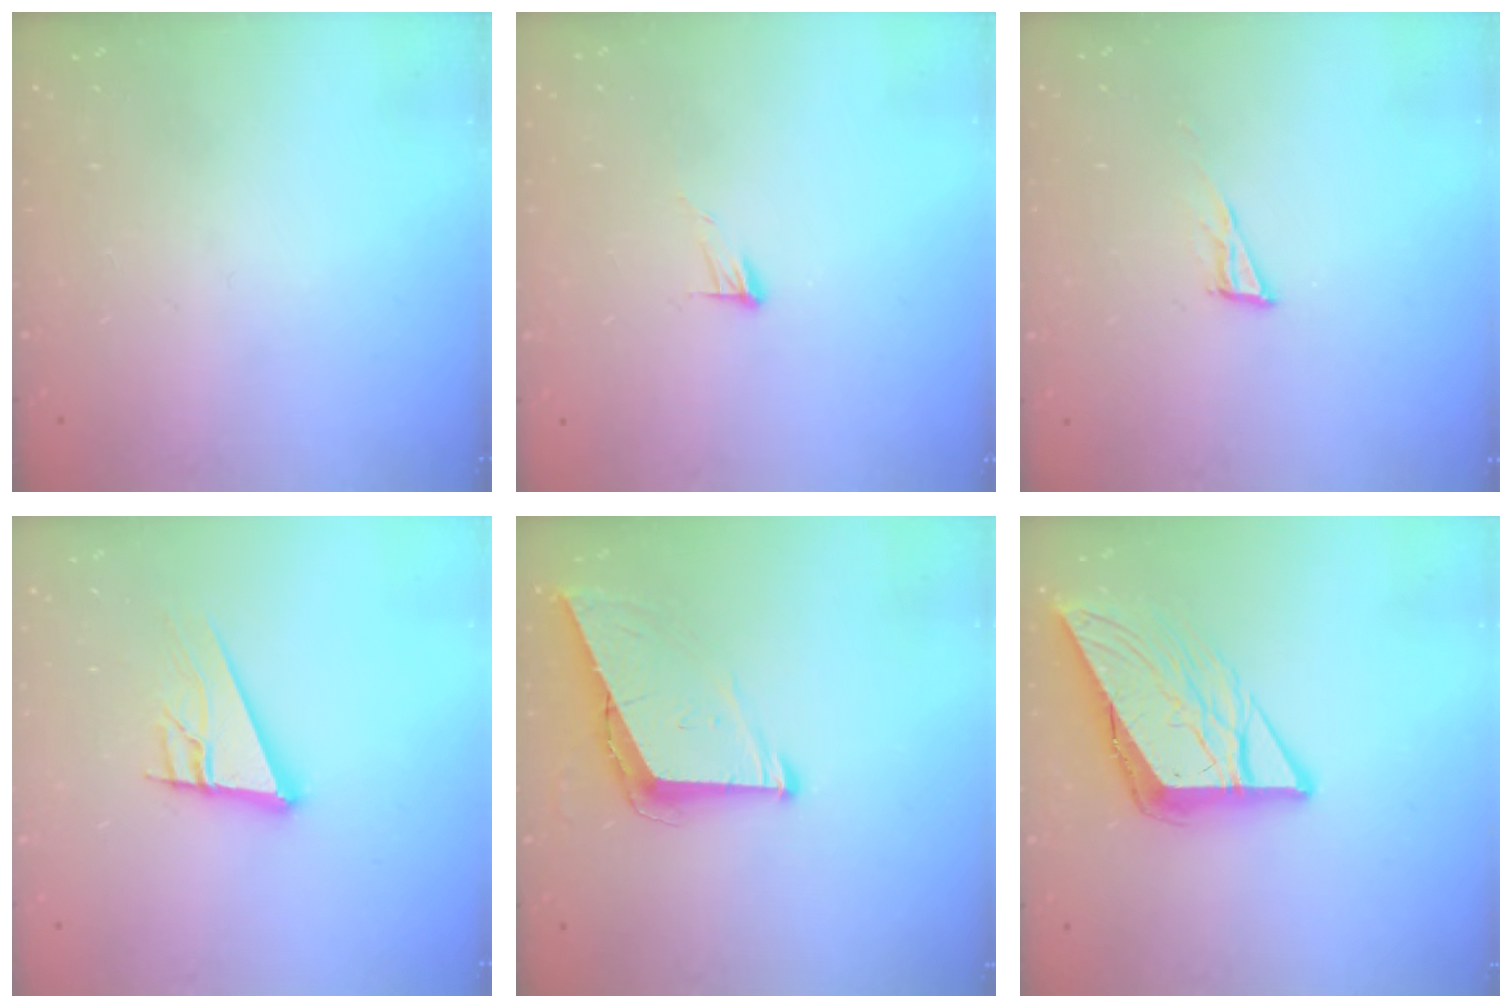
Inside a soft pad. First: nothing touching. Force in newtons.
{"total": 5.2, "press": 5.1, "slide": 0.4}
{"total": 5.7, "press": 5.5, "slide": 1.4}
{"total": 13.1, "press": 12.7, "slide": 3.4}
{"total": 7.7, "press": 7.7, "slide": 0.3}
{"total": 10.9, "press": 10.8, "slide": 1.1}